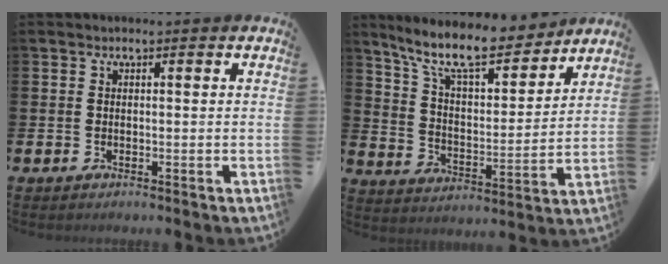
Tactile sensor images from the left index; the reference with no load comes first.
{"total": 11.4, "force": [9.7, 2.9, 5.2], "torque": [-0.128, -0.058, 0.168]}